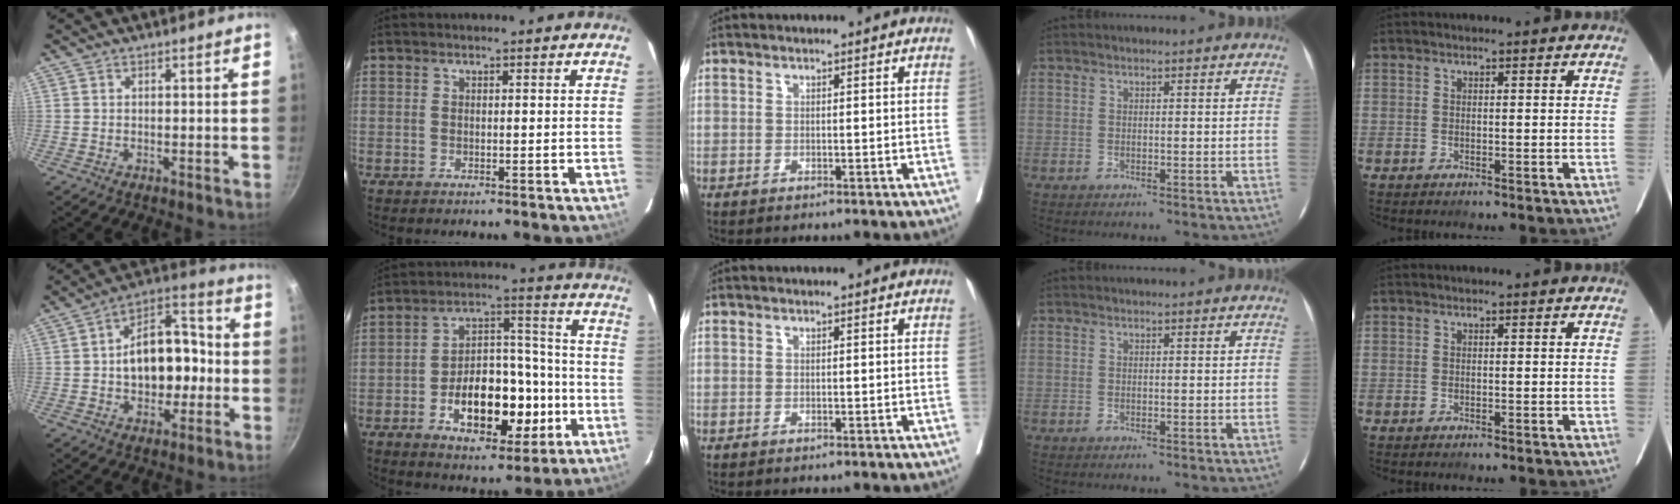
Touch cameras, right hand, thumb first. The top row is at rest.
{"thumb": {"total": 14.8, "force": [-1.0, 9.3, 11.4], "torque": [-0.135, 0.039, -0.022]}, "index": {"total": 15.6, "force": [-4.7, 7.6, 12.8], "torque": [-0.208, 0.024, -0.067]}}